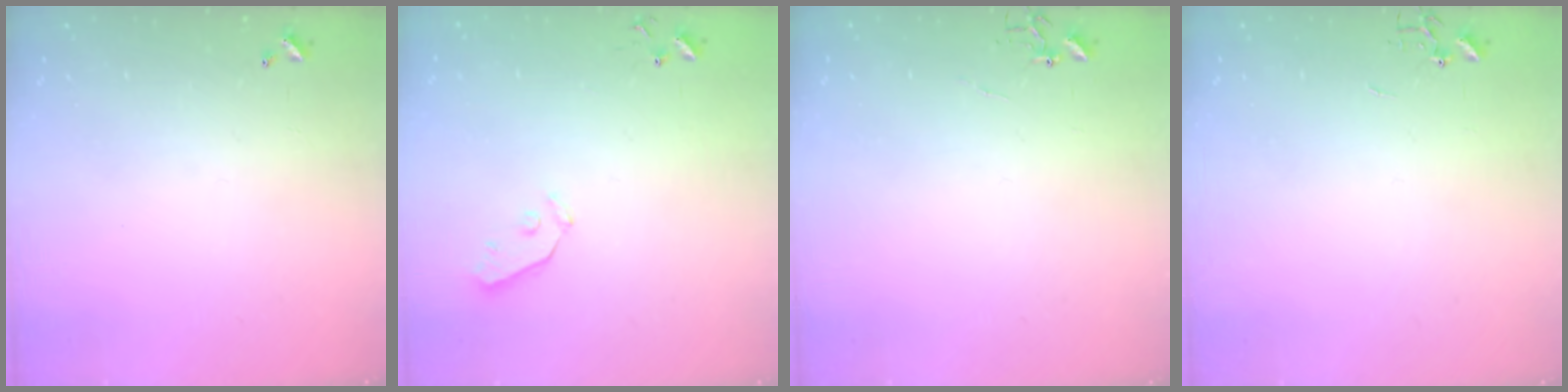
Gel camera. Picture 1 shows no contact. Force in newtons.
{"total": 4.0, "press": 4.0, "slide": 0.2}
{"total": 4.3, "press": 4.3, "slide": 0.3}
{"total": 0.0}